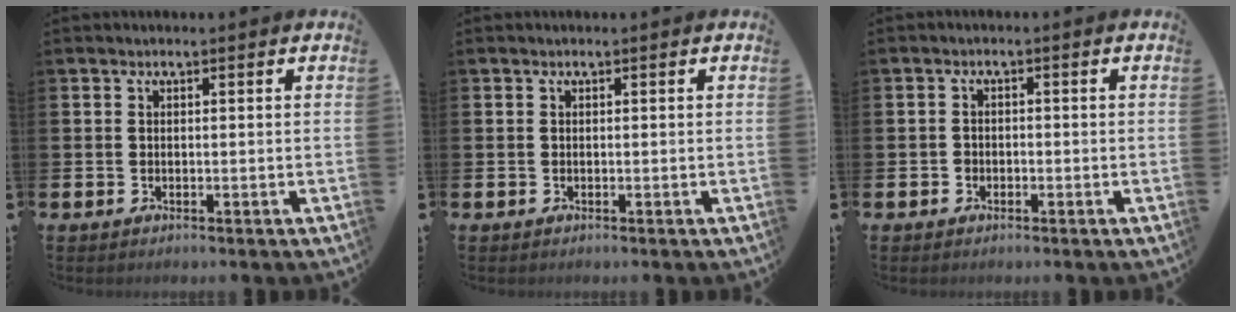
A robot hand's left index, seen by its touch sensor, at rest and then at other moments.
{"total": 0.0}
{"total": 0.8, "force": [-0.5, 0.7, 0.2], "torque": [-0.008, 0.005, -0.010]}